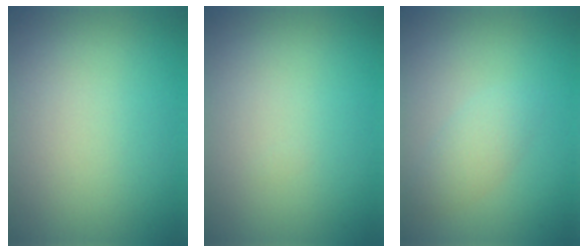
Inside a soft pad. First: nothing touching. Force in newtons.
{"total": 0.0}
{"total": 1.9, "press": 1.9, "slide": 0.1}